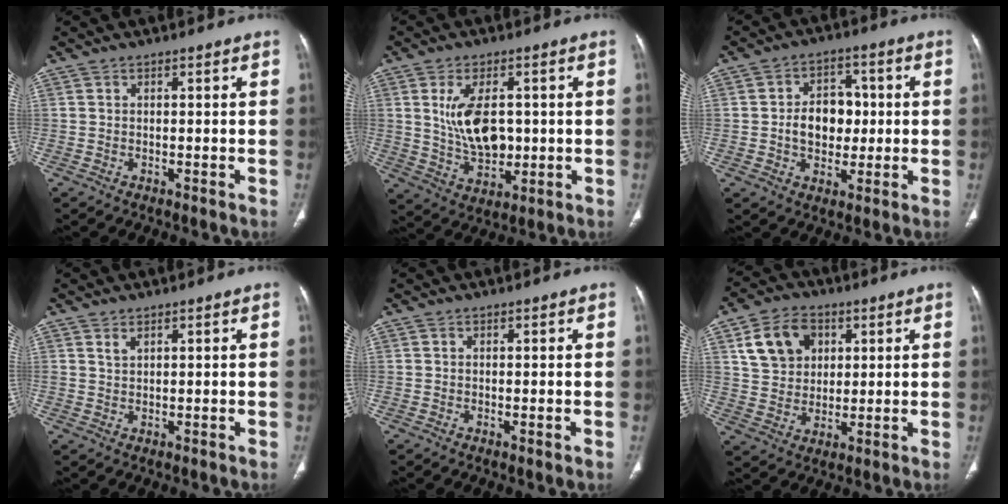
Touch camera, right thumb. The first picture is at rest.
{"total": 10.8, "force": [1.3, 6.4, 8.5], "torque": [-0.137, -0.009, 0.039]}
{"total": 9.3, "force": [-0.1, 7.1, 6.0], "torque": [-0.057, 0.014, -0.003]}
{"total": 1.4, "force": [1.0, 0.6, 0.8], "torque": [-0.012, -0.003, 0.021]}
{"total": 0.8, "force": [-0.2, 0.1, 0.8], "torque": [-0.015, -0.004, -0.001]}
{"total": 10.8, "force": [4.0, 8.3, 5.5], "torque": [-0.069, -0.005, 0.076]}